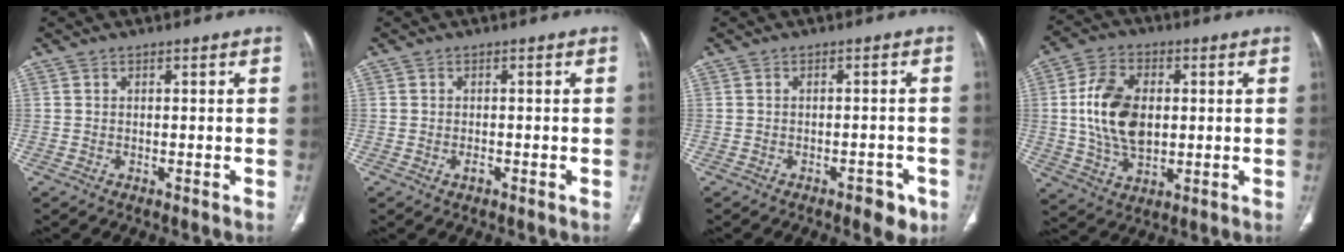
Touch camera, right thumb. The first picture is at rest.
{"total": 1.0, "force": [-0.5, 0.6, 0.7], "torque": [-0.011, 0.002, -0.009]}
{"total": 4.2, "force": [-2.5, 1.9, 2.8], "torque": [-0.021, 0.012, -0.028]}
{"total": 13.6, "force": [1.1, 8.7, 10.5], "torque": [-0.185, 0.000, 0.025]}